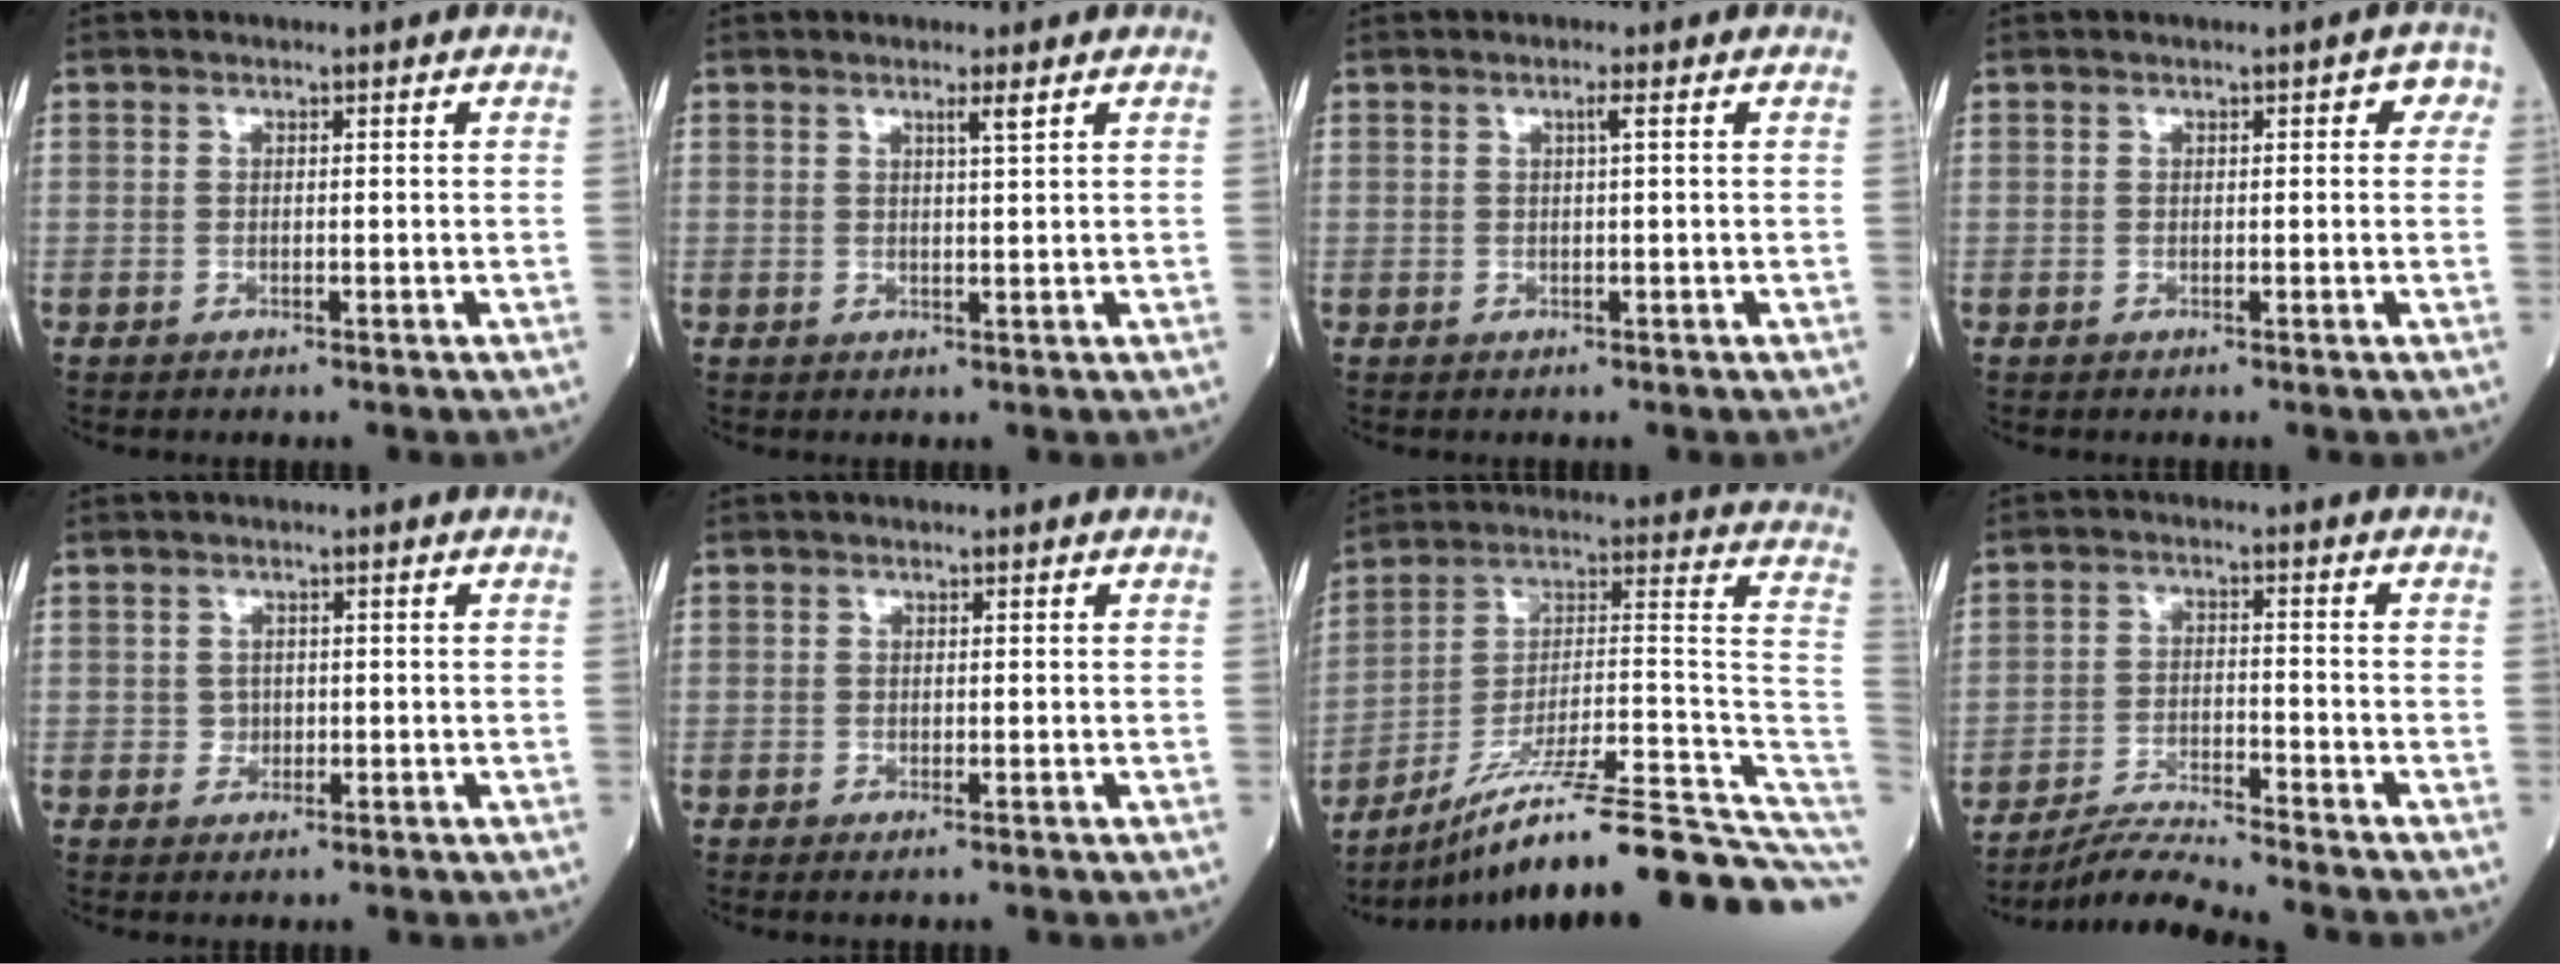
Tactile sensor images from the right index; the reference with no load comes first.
{"total": 1.6, "force": [1.0, -0.4, 1.2], "torque": [-0.024, -0.004, 0.019]}
{"total": 0.9, "force": [0.3, -0.3, 0.8], "torque": [-0.018, 0.000, 0.006]}
{"total": 2.1, "force": [0.5, 1.1, 1.6], "torque": [-0.012, 0.020, 0.003]}
{"total": 1.3, "force": [-0.1, 1.2, 0.5], "torque": [-0.006, 0.002, 0.000]}
{"total": 0.7, "force": [-0.3, 0.0, 0.6], "torque": [-0.013, -0.002, -0.004]}
{"total": 25.4, "force": [-19.9, 0.5, 15.8], "torque": [-0.144, 0.036, -0.310]}
{"total": 6.2, "force": [-5.9, -1.6, 0.9], "torque": [-0.020, -0.016, -0.110]}